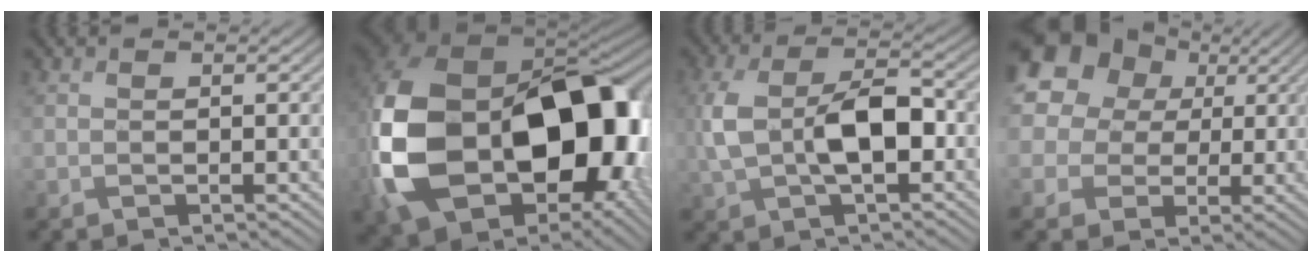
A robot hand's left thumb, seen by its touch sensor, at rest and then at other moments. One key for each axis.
{"total": 22.5, "fx": -2.6, "fy": 16.0, "fz": 15.6, "tx": -0.397, "ty": -0.062, "tz": -0.005}
{"total": 8.5, "fx": -0.5, "fy": 4.5, "fz": 7.1, "tx": -0.164, "ty": 0.001, "tz": -0.009}
{"total": 16.5, "fx": 5.9, "fy": 13.9, "fz": 6.9, "tx": -0.219, "ty": 0.028, "tz": 0.094}